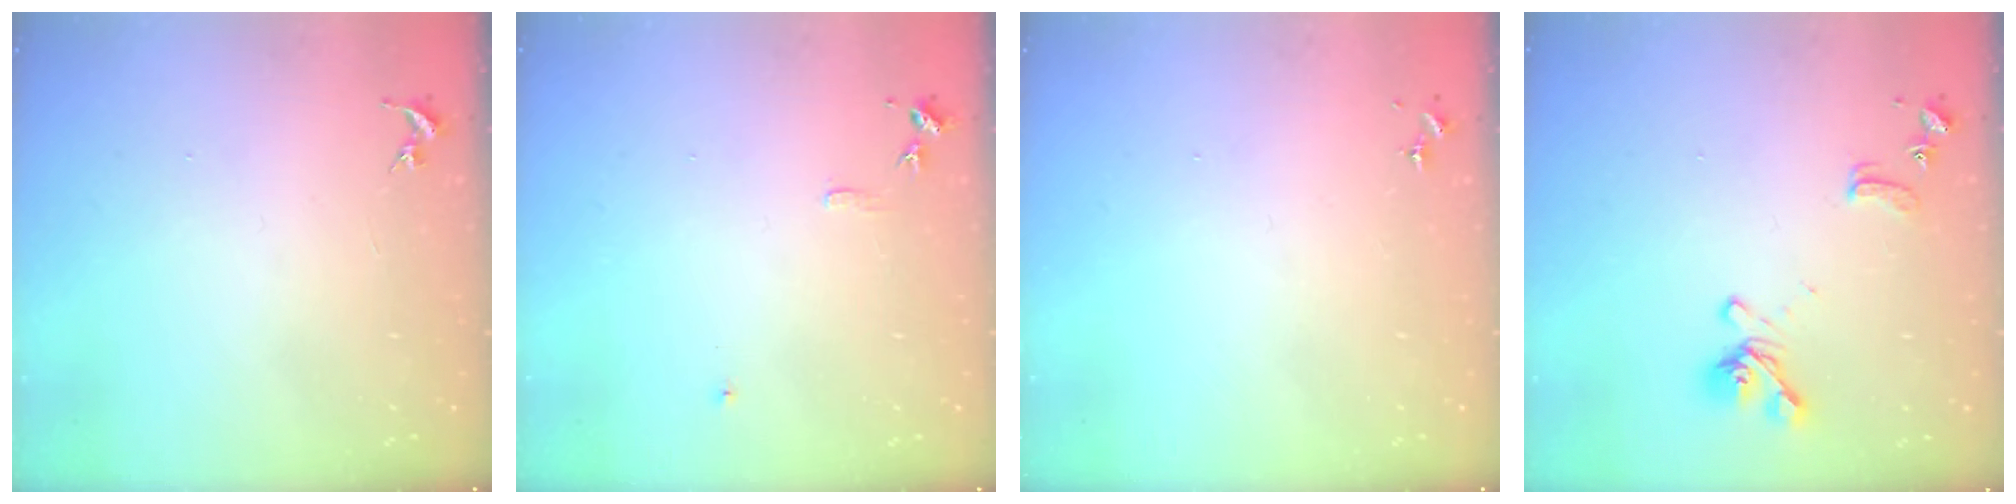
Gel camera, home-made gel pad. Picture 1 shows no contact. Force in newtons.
{"total": 5.0, "press": 4.9, "slide": 0.6}
{"total": 0.0}
{"total": 11.8, "press": 11.7, "slide": 1.4}